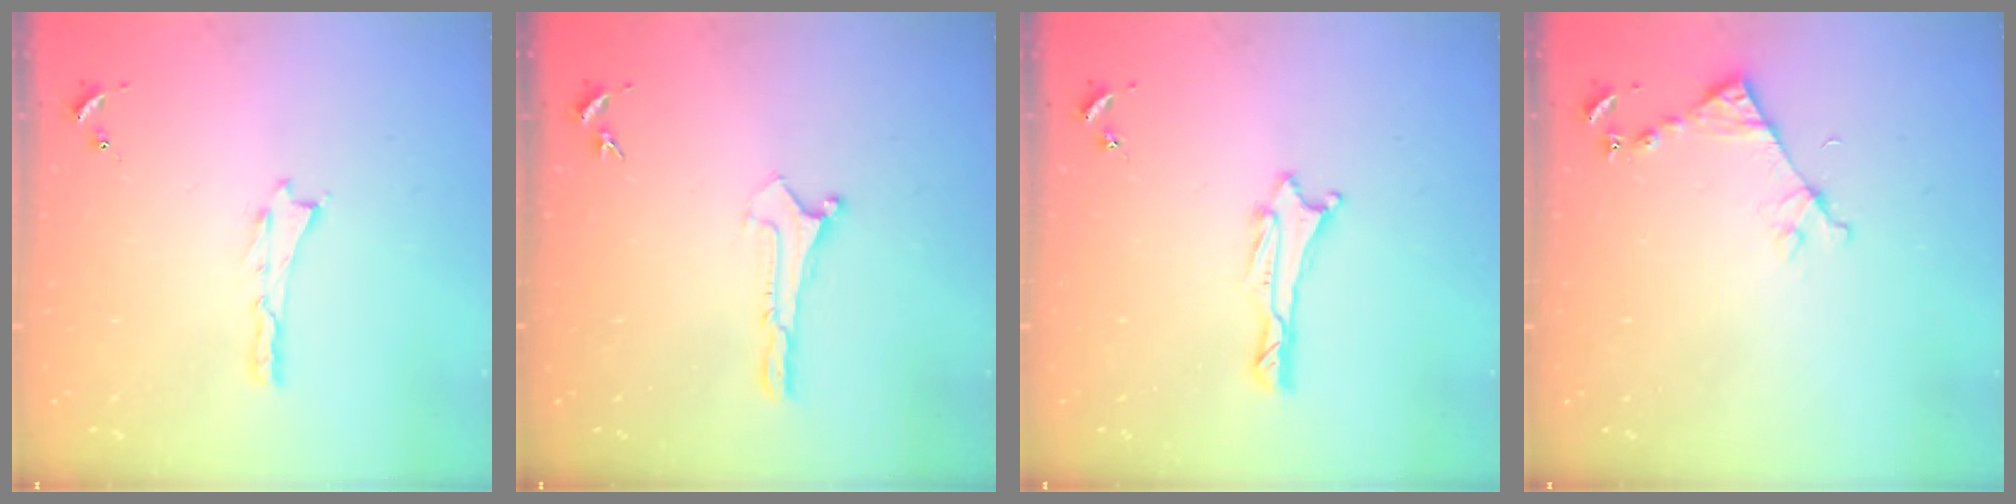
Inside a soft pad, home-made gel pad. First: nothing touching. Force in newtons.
{"total": 0.0}
{"total": 1.0, "press": 1.0, "slide": 0.2}
{"total": 4.5, "press": 4.5, "slide": 0.3}